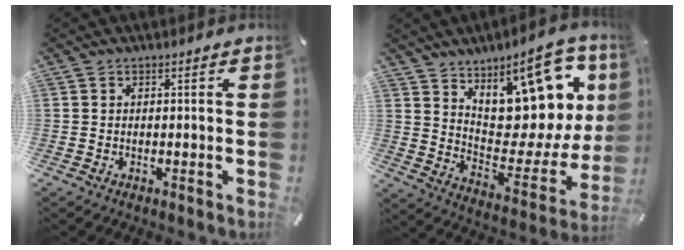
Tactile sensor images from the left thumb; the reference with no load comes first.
{"total": 19.2, "force": [12.1, 9.3, 11.7], "torque": [-0.149, -0.108, 0.207]}